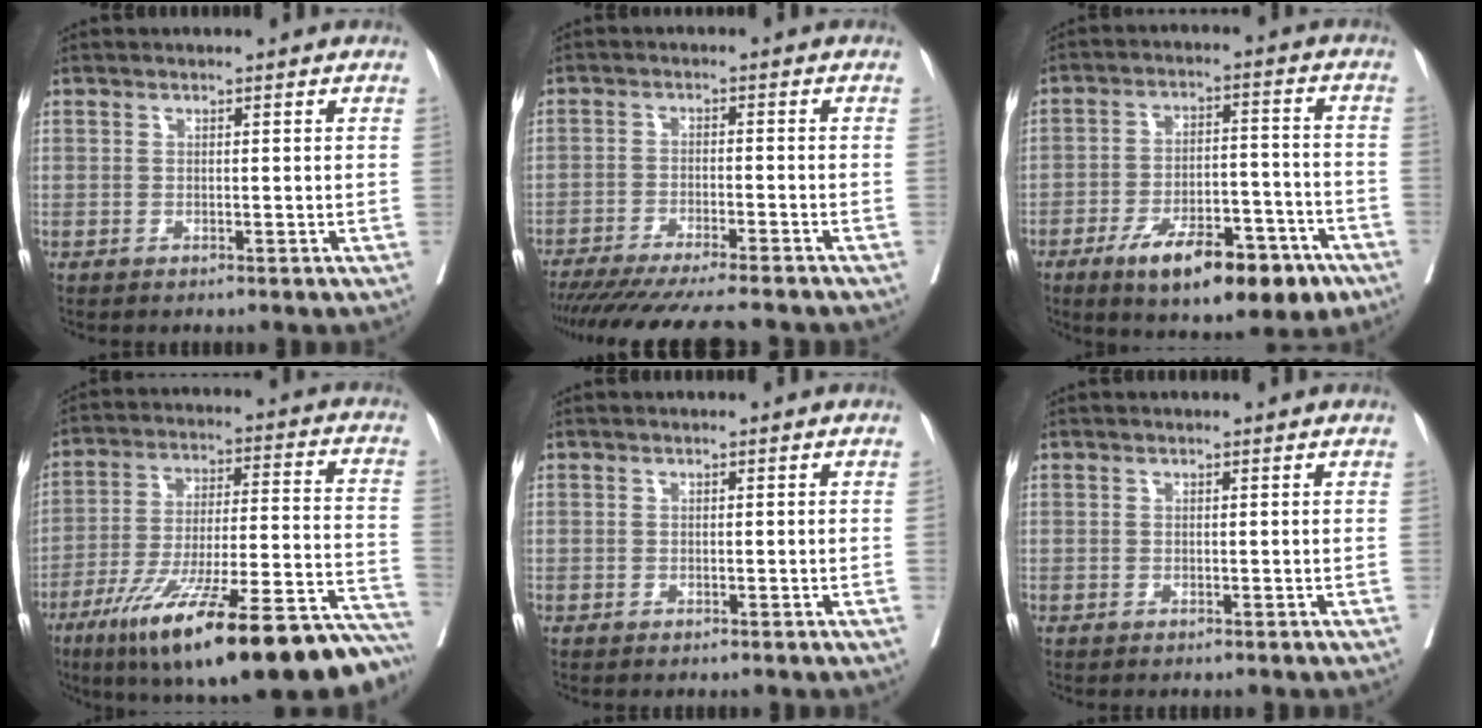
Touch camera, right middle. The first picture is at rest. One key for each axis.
{"total": 17.4, "fx": -15.5, "fy": 0.8, "fz": 7.9, "tx": -0.125, "ty": -0.046, "tz": -0.222}
{"total": 14.9, "fx": -8.8, "fy": 5.2, "fz": 10.8, "tx": -0.142, "ty": 0.009, "tz": -0.127}
{"total": 28.5, "fx": -20.6, "fy": 4.1, "fz": 19.3, "tx": -0.230, "ty": 0.001, "tz": -0.314}
{"total": 0.0}
{"total": 0.0}